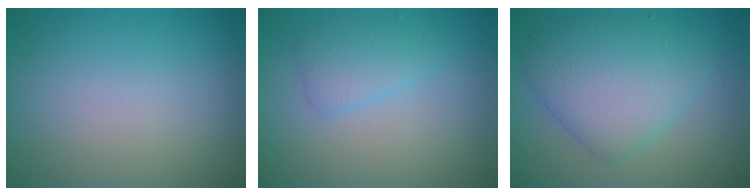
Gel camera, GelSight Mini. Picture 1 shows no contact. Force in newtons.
{"total": 2.1, "press": 2.1, "slide": 0.1}
{"total": 5.6, "press": 5.6, "slide": 0.3}